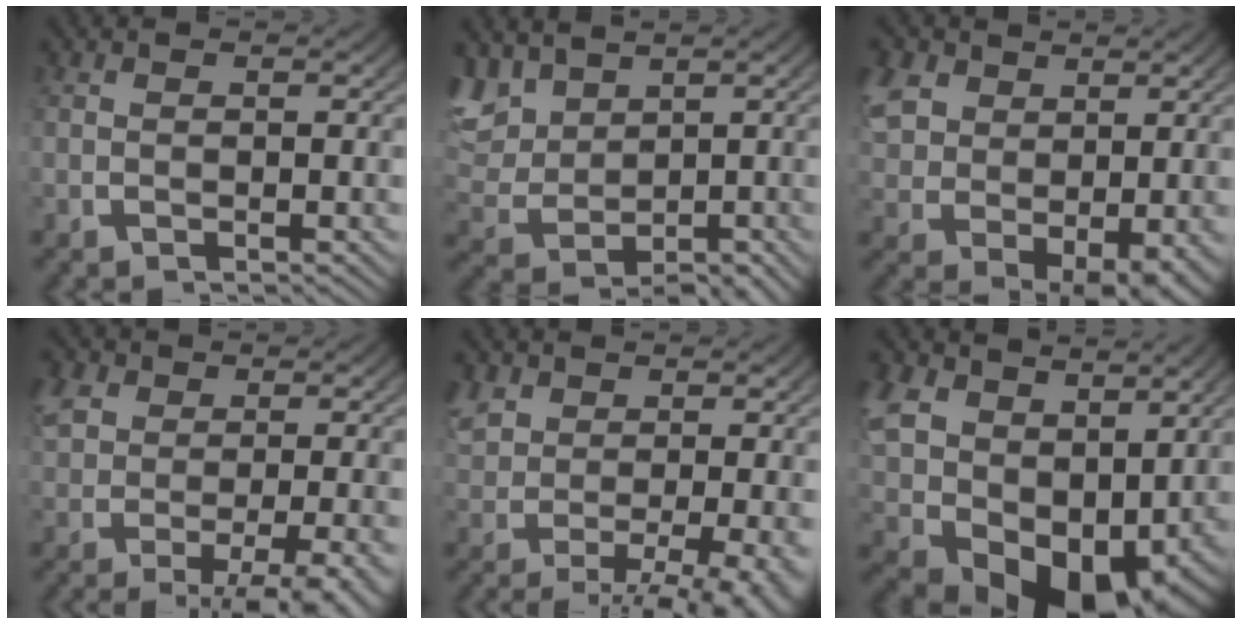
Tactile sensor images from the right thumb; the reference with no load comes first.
{"total": 7.3, "force": [0.5, 5.5, 4.8], "torque": [-0.122, -0.028, 0.034]}
{"total": 7.4, "force": [0.4, 5.3, 5.1], "torque": [-0.108, -0.036, 0.037]}
{"total": 6.1, "force": [-2.1, 3.2, 4.8], "torque": [-0.088, -0.024, -0.009]}
{"total": 6.0, "force": [-1.8, 2.9, 4.9], "torque": [-0.074, -0.024, -0.004]}
{"total": 11.9, "force": [-1.4, 7.9, 8.7], "torque": [-0.186, -0.054, 0.006]}